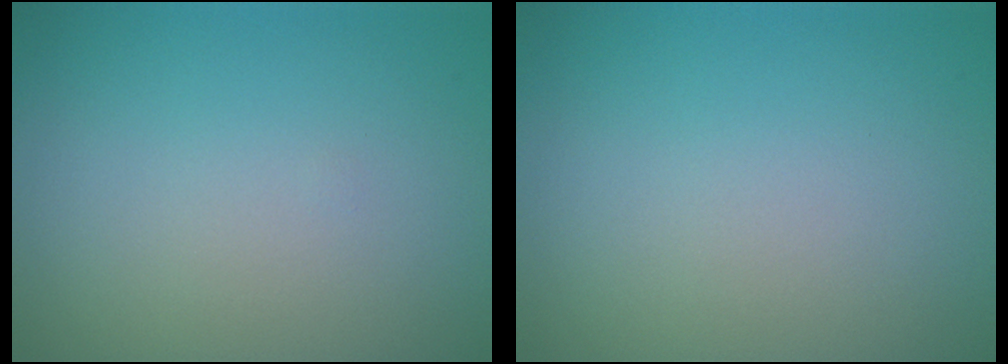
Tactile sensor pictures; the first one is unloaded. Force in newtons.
{"total": 0.0}